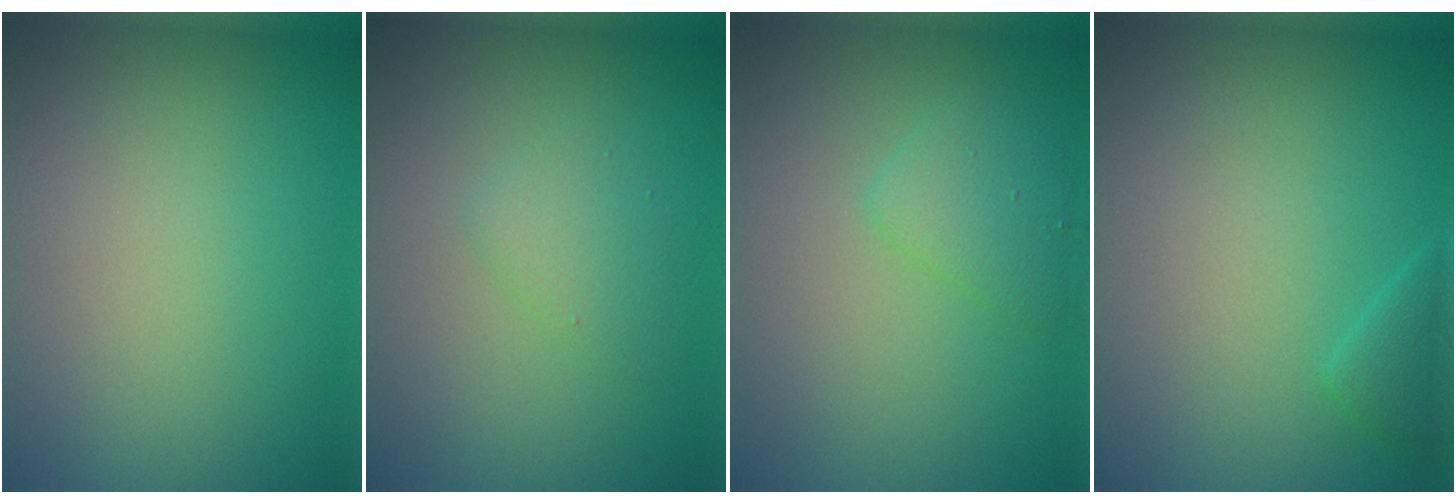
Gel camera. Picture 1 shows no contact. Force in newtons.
{"total": 1.7, "press": 1.7, "slide": 0.1}
{"total": 2.3, "press": 2.2, "slide": 0.1}
{"total": 1.5, "press": 1.5, "slide": 0.2}